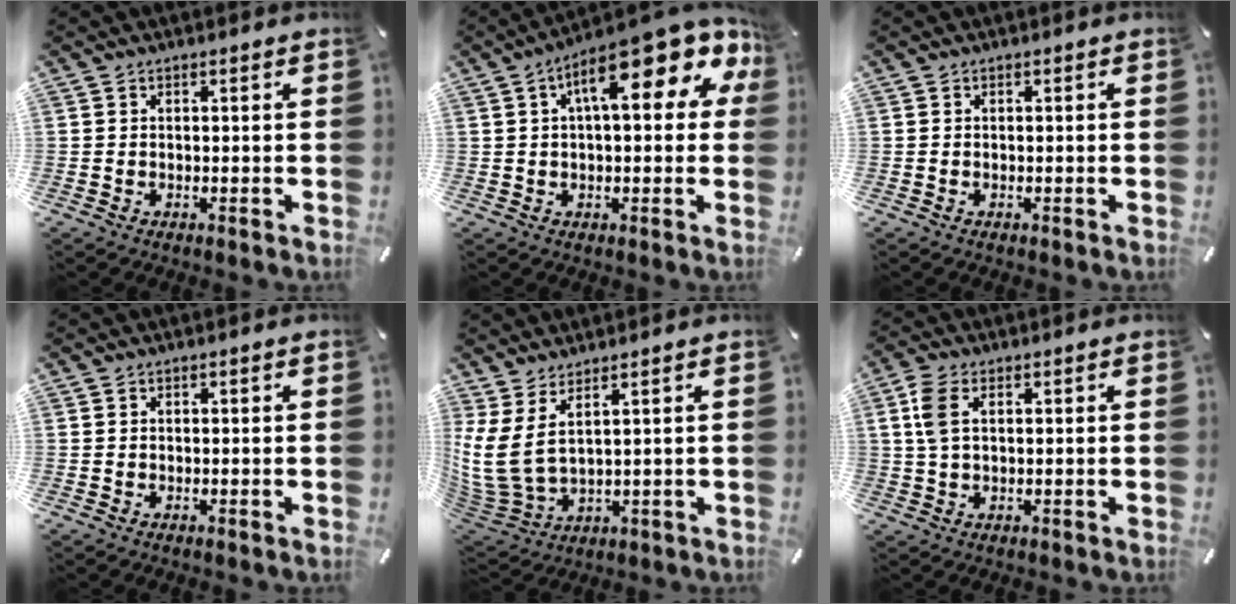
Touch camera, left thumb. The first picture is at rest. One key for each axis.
{"total": 16.8, "fx": 7.5, "fy": 5.9, "fz": 13.8, "tx": -0.204, "ty": -0.036, "tz": 0.118}
{"total": 0.0}
{"total": 0.0}
{"total": 8.5, "fx": 3.1, "fy": 4.0, "fz": 6.7, "tx": -0.175, "ty": -0.036, "tz": 0.059}
{"total": 5.4, "fx": 1.2, "fy": 2.9, "fz": 4.4, "tx": -0.113, "ty": 0.002, "tz": 0.015}